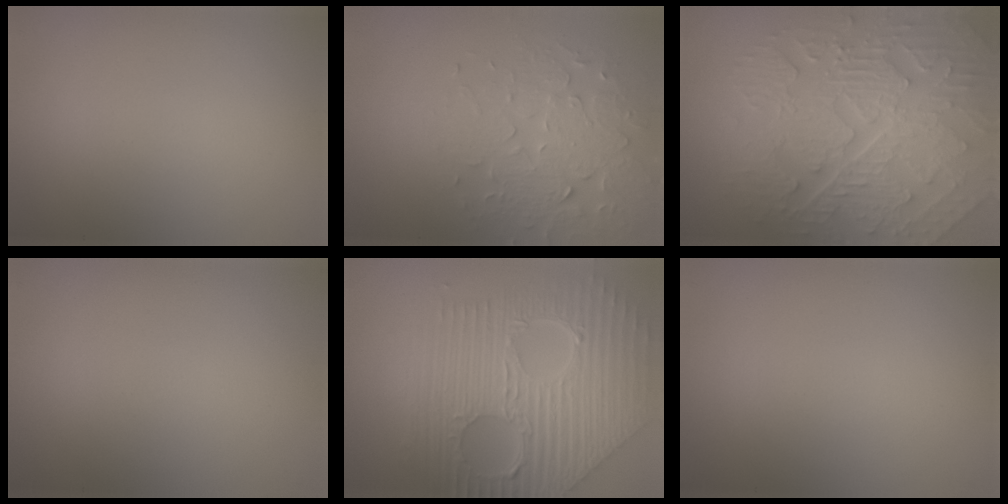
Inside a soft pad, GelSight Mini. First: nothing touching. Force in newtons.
{"total": 4.0, "press": 3.5, "slide": 1.8}
{"total": 10.3, "press": 7.0, "slide": 7.5}
{"total": 0.0}
{"total": 10.3, "press": 7.1, "slide": 7.5}
{"total": 0.0}